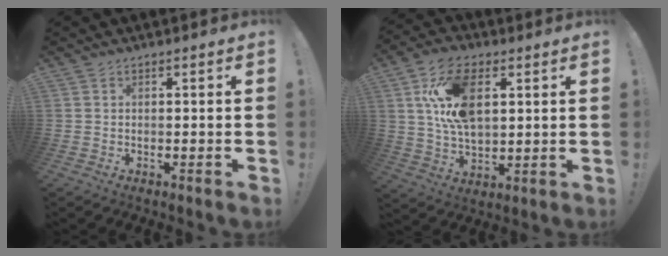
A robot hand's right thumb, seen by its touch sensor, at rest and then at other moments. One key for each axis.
{"total": 16.7, "fx": 5.3, "fy": 9.8, "fz": 12.4, "tx": -0.232, "ty": -0.005, "tz": 0.093}